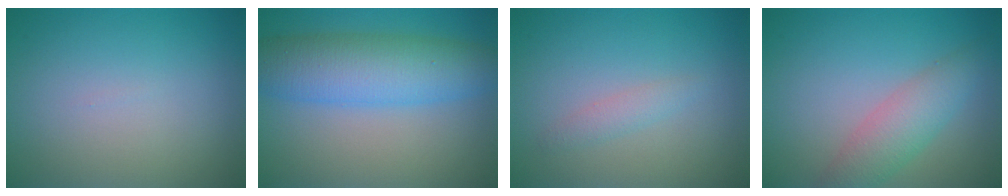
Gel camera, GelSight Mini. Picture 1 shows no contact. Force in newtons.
{"total": 7.4, "press": 7.4, "slide": 0.1}
{"total": 1.2, "press": 1.2, "slide": 0.1}
{"total": 3.8, "press": 3.8, "slide": 0.1}